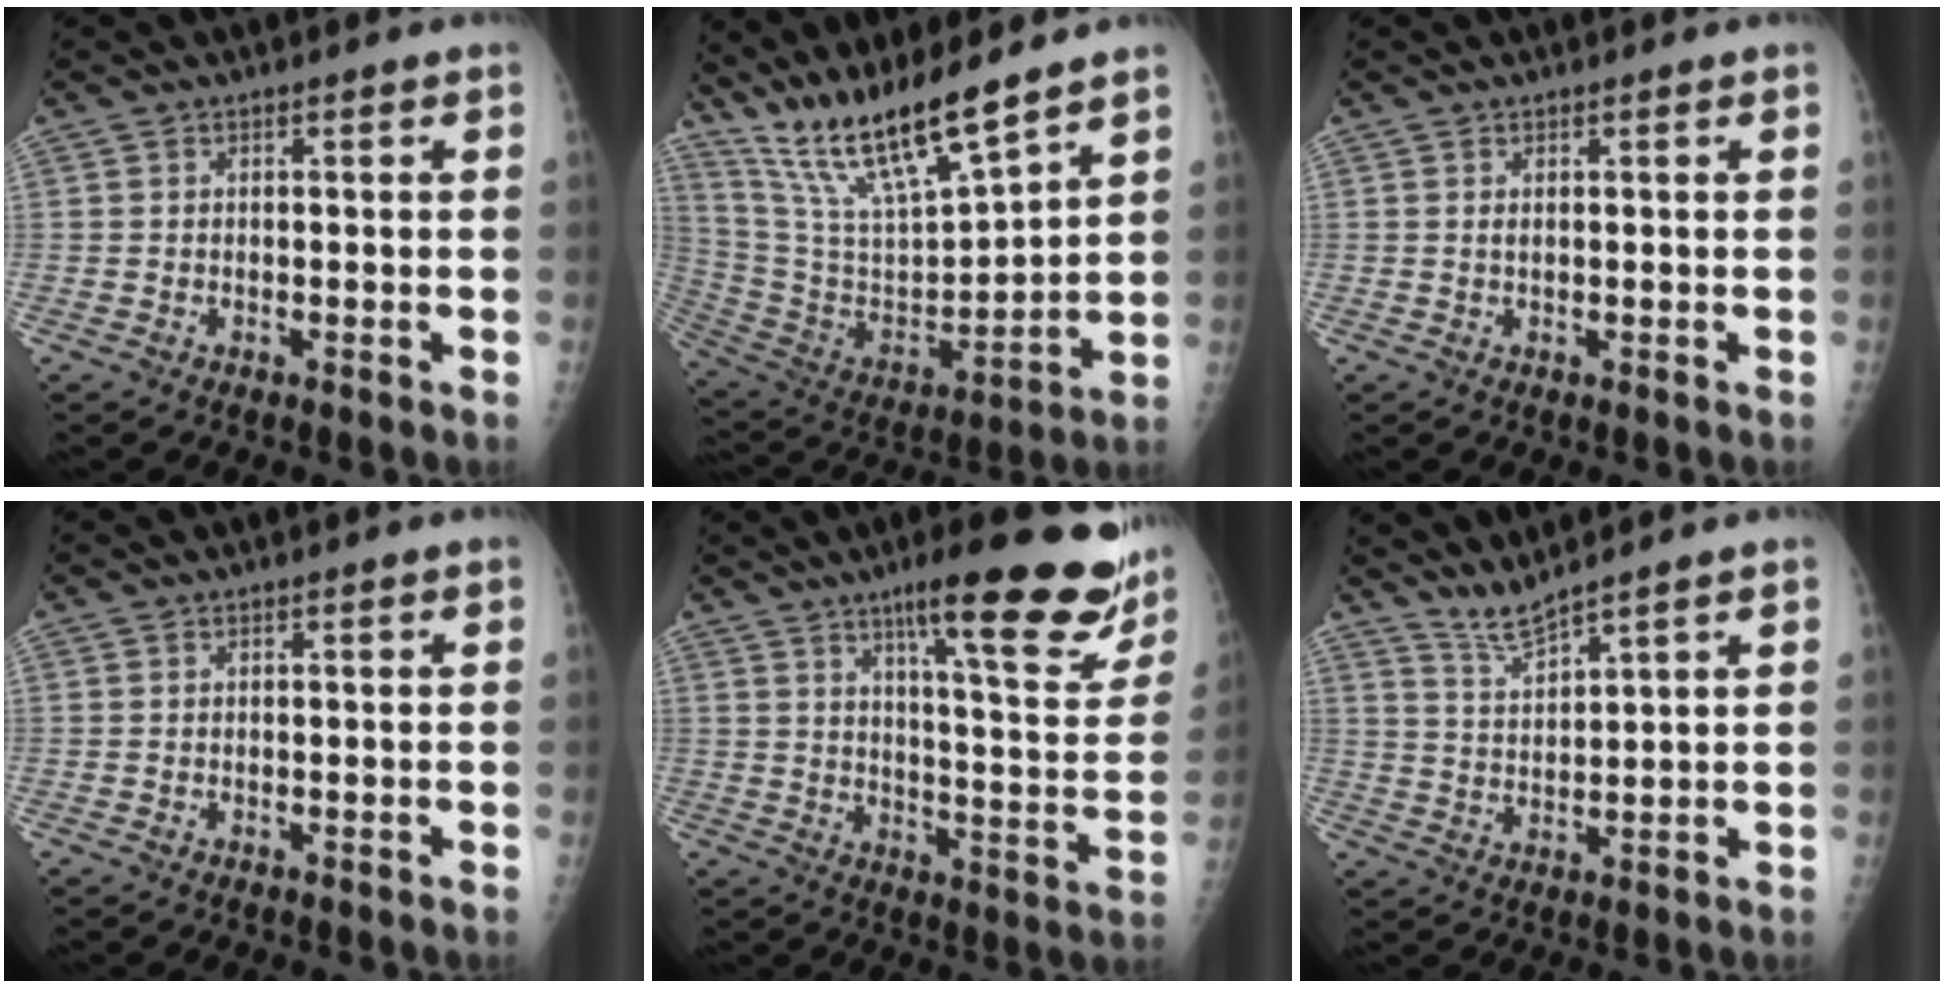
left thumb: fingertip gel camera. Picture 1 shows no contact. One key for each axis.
{"total": 18.1, "fx": 14.6, "fy": 2.5, "fz": 10.5, "tx": -0.180, "ty": -0.072, "tz": 0.289}
{"total": 0.7, "fx": 0.4, "fy": 0.2, "fz": 0.6, "tx": -0.010, "ty": -0.001, "tz": 0.009}
{"total": 0.0}
{"total": 22.8, "fx": 14.5, "fy": 4.3, "fz": 17.0, "tx": -0.201, "ty": -0.060, "tz": 0.203}
{"total": 4.6, "fx": 4.4, "fy": -0.5, "fz": 1.4, "tx": -0.032, "ty": -0.040, "tz": 0.098}